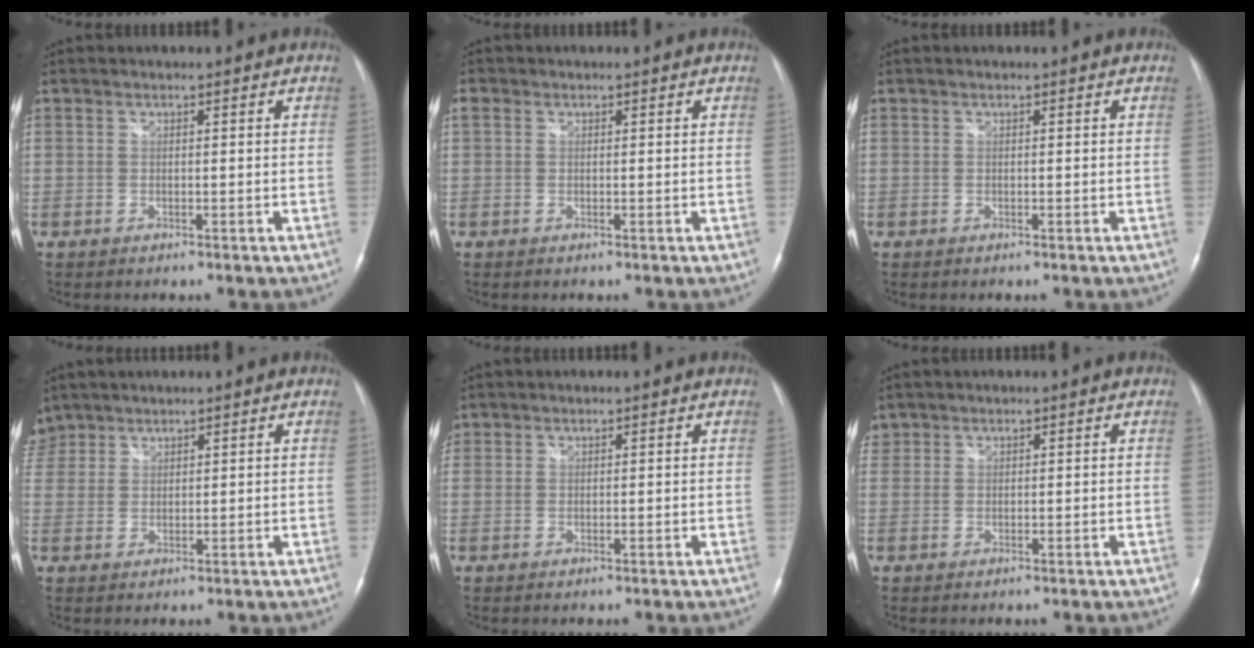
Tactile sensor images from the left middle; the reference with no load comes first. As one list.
[{"total": 1.1, "force": [0.4, 0.9, 0.4], "torque": [-0.013, 0.016, 0.009]}, {"total": 0.0}, {"total": 5.1, "force": [4.1, 3.0, 0.1], "torque": [-0.003, 0.014, 0.086]}, {"total": 1.3, "force": [1.0, 0.9, -0.1], "torque": [0.009, 0.008, 0.015]}, {"total": 2.0, "force": [1.4, 1.4, 0.0], "torque": [0.004, 0.011, 0.027]}]